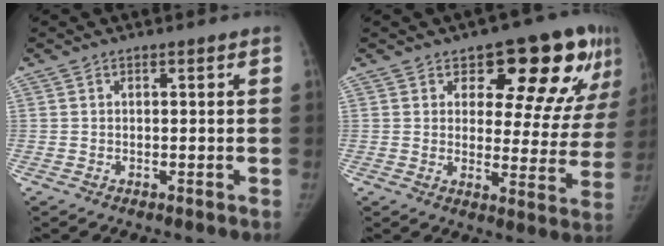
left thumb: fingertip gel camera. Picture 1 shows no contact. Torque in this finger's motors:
{"motor_torque": [0.19, 0.32, 0.45, 0.34, 0.02]}